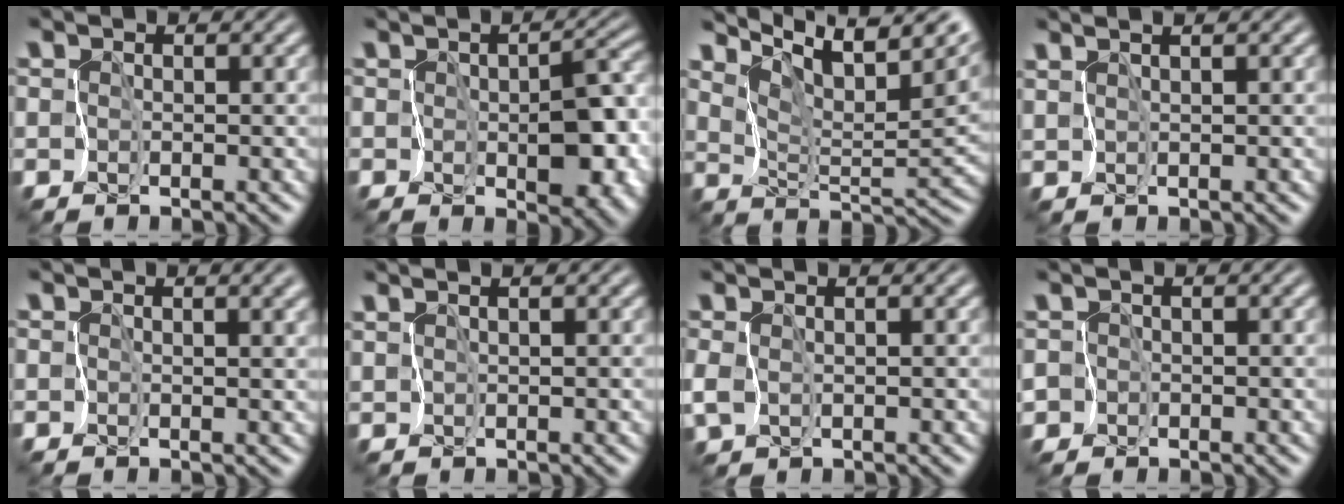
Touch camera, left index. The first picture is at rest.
{"total": 7.4, "force": [-1.3, 4.1, 6.0], "torque": [-0.063, 0.006, -0.016]}
{"total": 9.8, "force": [7.3, 2.9, 5.8], "torque": [-0.107, 0.004, 0.126]}
{"total": 3.0, "force": [2.4, 0.3, 1.8], "torque": [-0.035, 0.014, 0.033]}
{"total": 4.7, "force": [2.2, 2.1, 3.5], "torque": [-0.036, 0.011, 0.027]}
{"total": 2.3, "force": [1.9, 0.0, 1.2], "torque": [-0.030, 0.009, 0.031]}
{"total": 1.7, "force": [0.6, 0.6, 1.5], "torque": [-0.042, 0.001, 0.011]}
{"total": 1.1, "force": [-0.5, 1.0, 0.2], "torque": [0.002, -0.007, -0.013]}